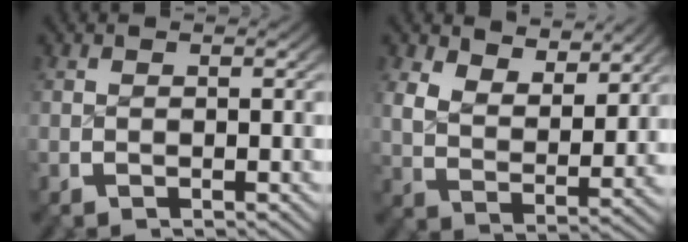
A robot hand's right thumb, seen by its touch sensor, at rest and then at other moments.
{"total": 5.2, "force": [3.0, 2.9, 3.1], "torque": [-0.065, -0.021, 0.064]}